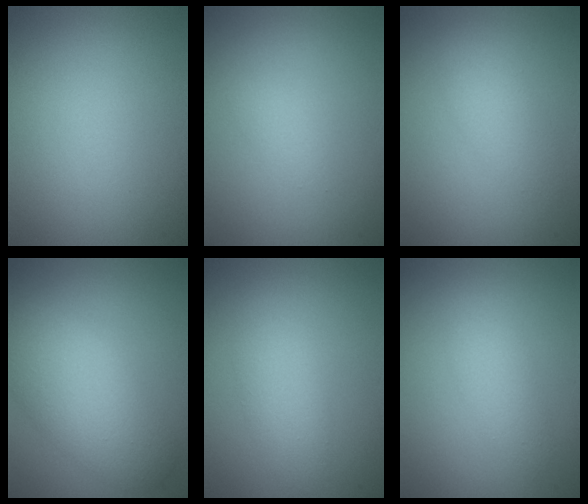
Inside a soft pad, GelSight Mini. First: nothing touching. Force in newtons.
{"total": 0.7, "press": 0.7, "slide": 0.0}
{"total": 2.1, "press": 2.1, "slide": 0.1}
{"total": 5.5, "press": 5.4, "slide": 0.6}
{"total": 2.6, "press": 2.6, "slide": 0.1}
{"total": 2.0, "press": 2.0, "slide": 0.1}